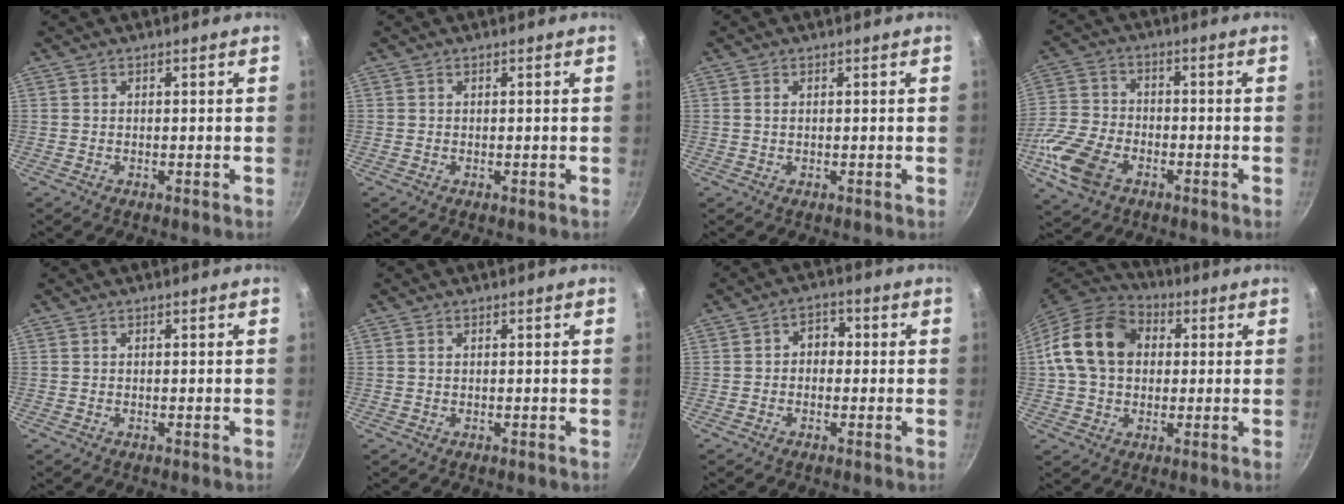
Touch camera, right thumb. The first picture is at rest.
{"total": 0.0}
{"total": 1.0, "force": [0.3, 0.6, 0.7], "torque": [-0.013, 0.002, 0.003]}
{"total": 12.2, "force": [-5.1, 8.0, 7.6], "torque": [-0.149, 0.021, -0.107]}
{"total": 0.0}
{"total": 0.5, "force": [0.2, 0.3, 0.4], "torque": [-0.007, 0.001, 0.003]}
{"total": 3.8, "force": [-0.1, 3.1, 2.3], "torque": [-0.008, 0.011, -0.011]}
{"total": 16.4, "force": [2.5, 12.5, 10.4], "torque": [-0.167, 0.028, 0.029]}